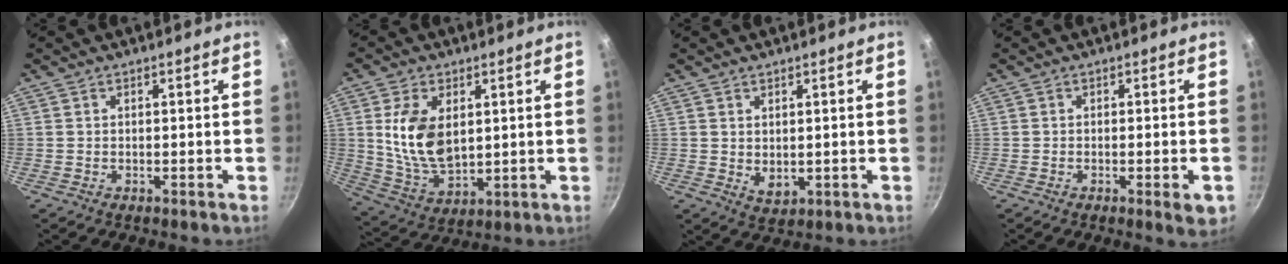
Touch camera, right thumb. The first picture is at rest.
{"total": 12.8, "force": [2.6, 7.8, 9.8], "torque": [-0.175, -0.024, 0.061]}
{"total": 3.2, "force": [0.8, 2.0, 2.3], "torque": [-0.035, -0.015, 0.020]}
{"total": 3.8, "force": [-1.4, 0.8, 3.5], "torque": [-0.047, -0.003, -0.018]}